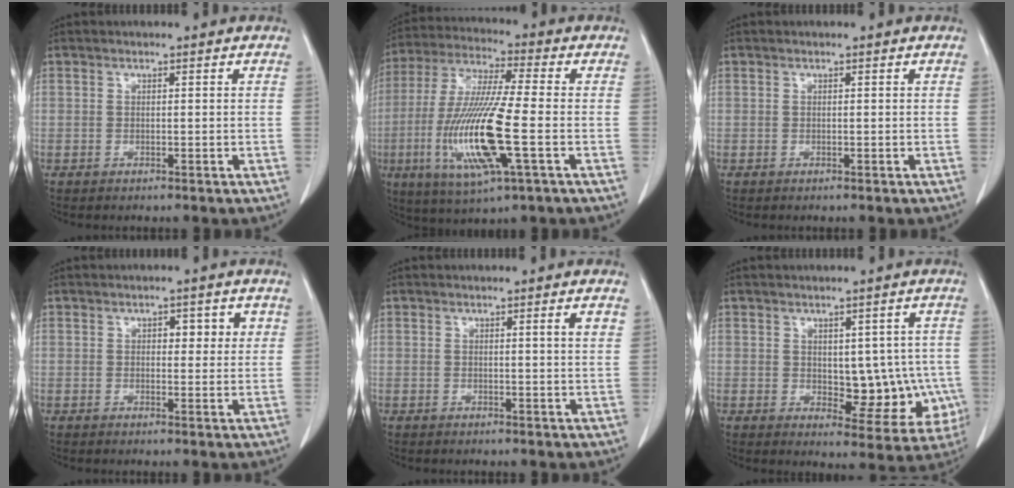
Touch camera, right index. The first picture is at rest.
{"total": 16.6, "force": [-3.9, 1.4, 16.1], "torque": [-0.337, -0.017, -0.071]}
{"total": 0.0}
{"total": 3.4, "force": [1.2, 1.7, 2.7], "torque": [-0.030, 0.005, 0.014]}
{"total": 1.7, "force": [0.7, -0.3, 1.6], "torque": [-0.022, -0.001, 0.009]}
{"total": 9.6, "force": [-0.6, 5.2, 8.1], "torque": [-0.077, 0.008, 0.009]}